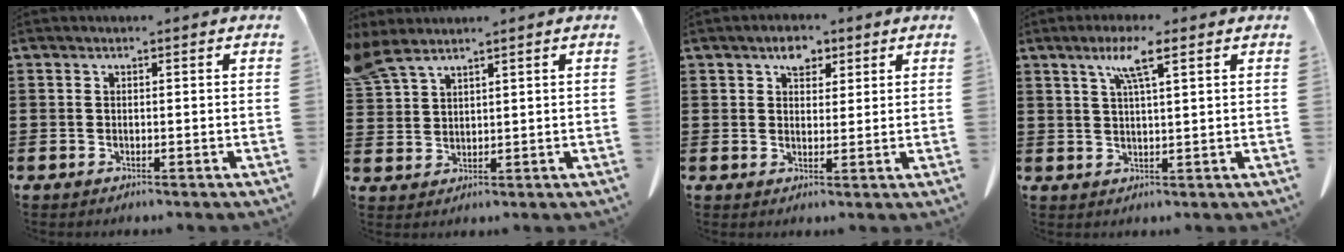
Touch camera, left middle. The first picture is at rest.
{"total": 3.7, "force": [3.1, 1.4, 1.6], "torque": [-0.043, 0.002, 0.059]}
{"total": 3.9, "force": [2.6, 2.4, 1.7], "torque": [-0.019, 0.003, 0.042]}
{"total": 5.5, "force": [3.1, 0.4, 4.5], "torque": [-0.096, 0.007, 0.050]}